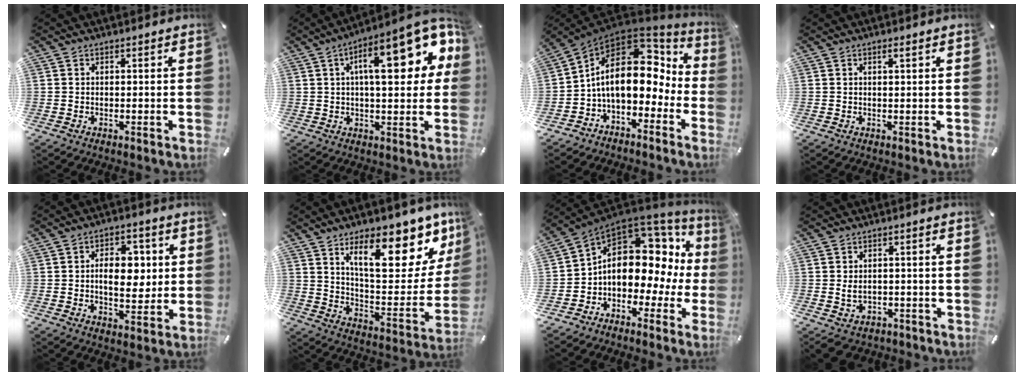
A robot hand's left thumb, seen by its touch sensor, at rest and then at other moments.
{"total": 20.5, "force": [7.1, 7.4, 17.8], "torque": [-0.259, -0.022, 0.104]}
{"total": 15.8, "force": [1.2, 10.3, 11.9], "torque": [-0.208, -0.015, 0.023]}
{"total": 1.3, "force": [0.5, 0.1, 1.1], "torque": [-0.022, 0.001, 0.009]}
{"total": 10.3, "force": [1.1, 6.6, 7.8], "torque": [-0.104, 0.002, 0.015]}
{"total": 22.3, "force": [13.2, 8.9, 15.6], "torque": [-0.216, -0.087, 0.211]}
{"total": 13.3, "force": [1.6, 10.5, 8.0], "torque": [-0.134, -0.026, 0.026]}
{"total": 3.6, "force": [-1.1, 2.8, 2.1], "torque": [-0.052, 0.002, -0.024]}